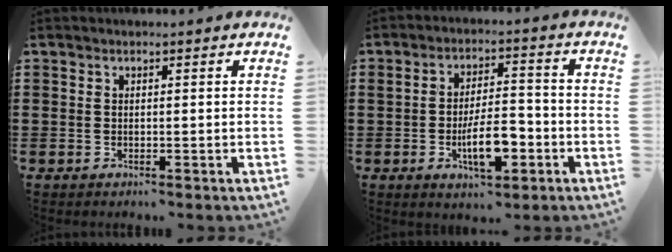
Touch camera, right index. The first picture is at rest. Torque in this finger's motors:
{"motor_torque": [0.60, -0.03, 0.38, 0.08]}